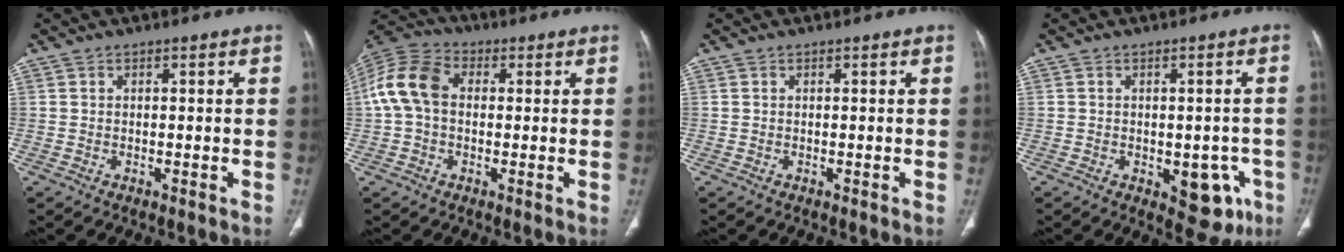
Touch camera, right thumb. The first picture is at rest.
{"total": 11.0, "force": [0.9, 7.9, 7.7], "torque": [-0.160, 0.034, 0.009]}
{"total": 0.0}
{"total": 8.6, "force": [-3.1, 4.9, 6.4], "torque": [-0.036, 0.007, -0.030]}